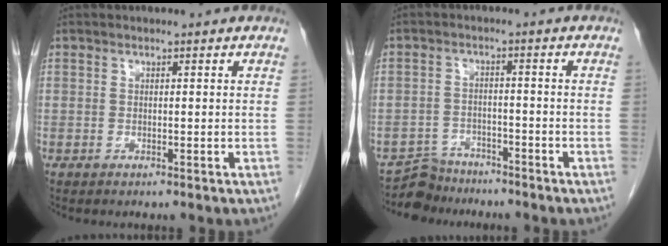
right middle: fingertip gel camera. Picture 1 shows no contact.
{"total": 4.9, "force": [-4.5, 1.8, -0.9], "torque": [0.019, 0.001, -0.080]}